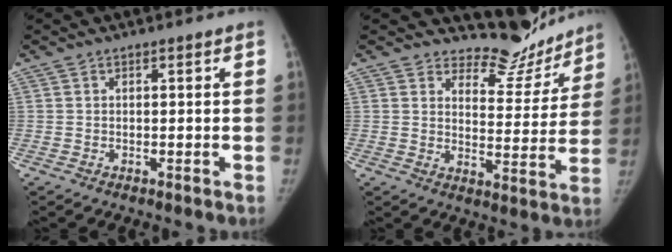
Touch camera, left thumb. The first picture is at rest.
{"total": 11.0, "force": [10.3, 4.0, 0.7], "torque": [0.034, -0.097, 0.132]}